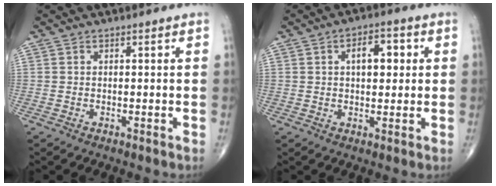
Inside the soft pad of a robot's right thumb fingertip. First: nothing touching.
{"total": 6.7, "force": [1.5, 3.7, 5.4], "torque": [-0.059, 0.007, 0.020]}